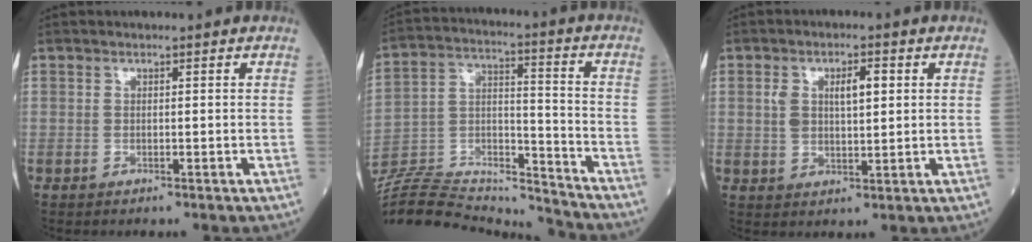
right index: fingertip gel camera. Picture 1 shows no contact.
{"total": 21.9, "force": [-21.3, 2.0, 4.8], "torque": [-0.112, 0.021, -0.351]}
{"total": 5.7, "force": [1.5, 2.4, 5.0], "torque": [-0.092, 0.013, 0.032]}